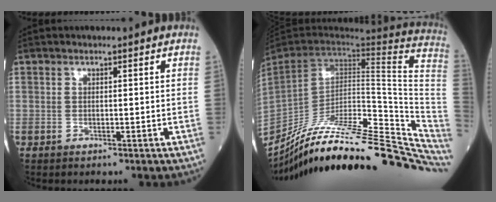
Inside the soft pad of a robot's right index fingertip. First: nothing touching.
{"total": 35.4, "force": [-28.4, 6.8, 20.1], "torque": [-0.234, -0.035, -0.405]}